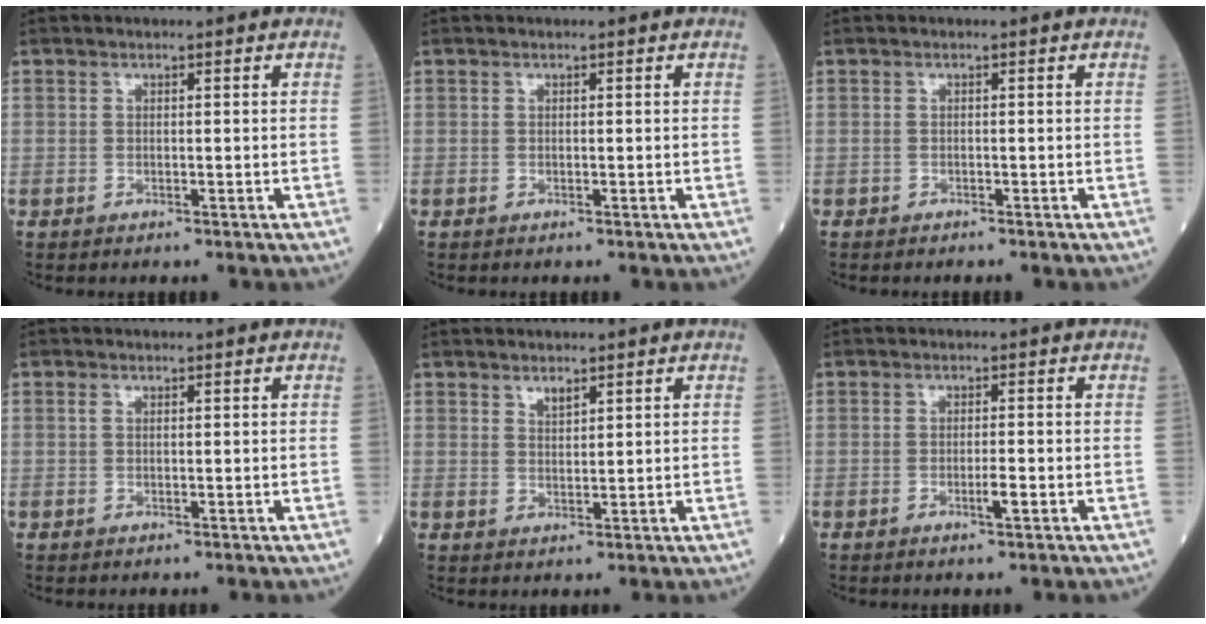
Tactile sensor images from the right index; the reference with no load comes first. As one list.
[{"total": 0.0}, {"total": 0.5, "force": [-0.5, 0.1, 0.0], "torque": [-0.006, 0.000, -0.011]}, {"total": 0.5, "force": [0.3, 0.2, 0.4], "torque": [-0.015, 0.006, 0.005]}, {"total": 1.7, "force": [1.4, 0.5, 0.9], "torque": [-0.018, -0.003, 0.027]}, {"total": 1.8, "force": [-0.8, 0.1, 1.7], "torque": [-0.029, -0.002, -0.014]}]